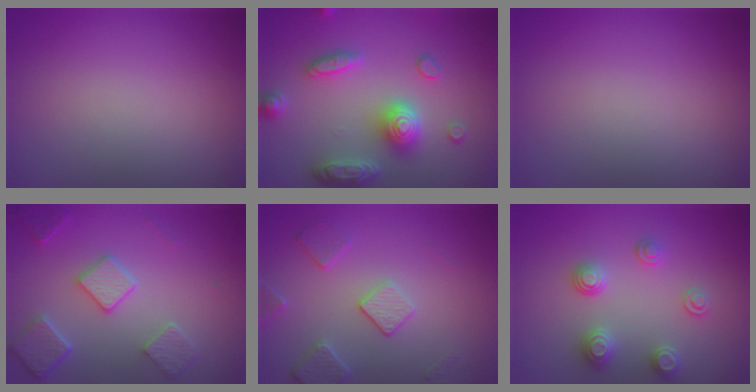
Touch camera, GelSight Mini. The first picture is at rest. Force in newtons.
{"total": 5.3, "press": 5.3, "slide": 0.8}
{"total": 0.0}
{"total": 4.7, "press": 3.9, "slide": 2.8}
{"total": 2.9, "press": 2.9, "slide": 0.1}
{"total": 2.6, "press": 2.6, "slide": 0.2}